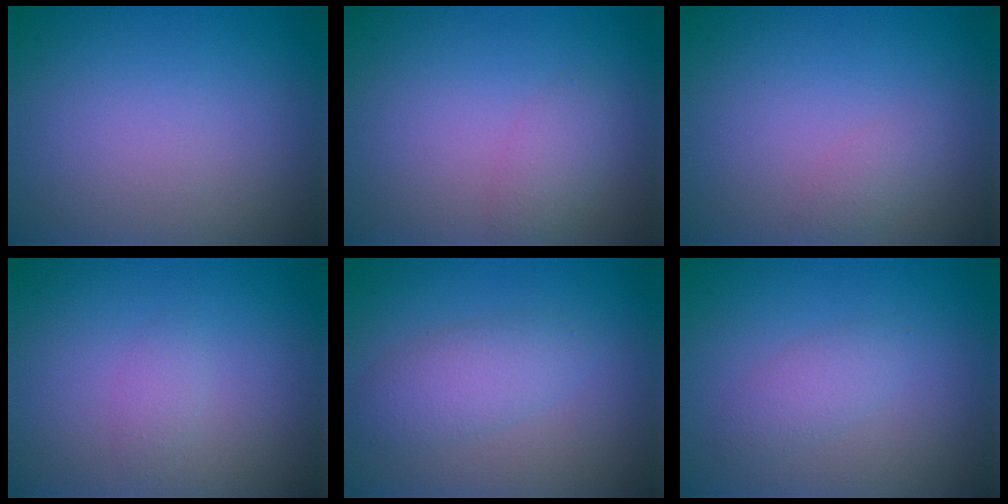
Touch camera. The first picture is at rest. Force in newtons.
{"total": 1.7, "press": 1.7, "slide": 0.0}
{"total": 1.0, "press": 1.0, "slide": 0.1}
{"total": 1.0, "press": 1.0, "slide": 0.1}
{"total": 2.8, "press": 2.8, "slide": 0.1}
{"total": 1.7, "press": 1.7, "slide": 0.1}